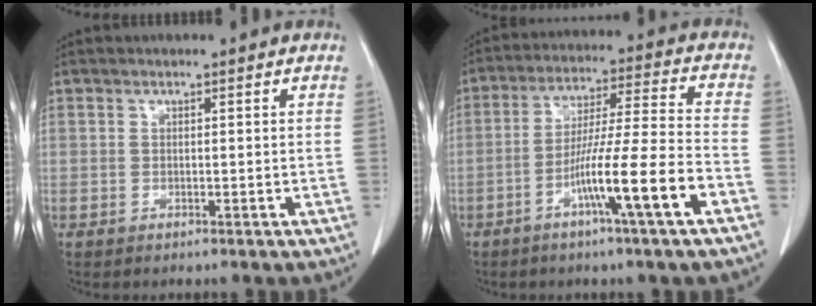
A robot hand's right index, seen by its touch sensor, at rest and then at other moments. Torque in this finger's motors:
{"motor_torque": [1.62, -0.52, 0.65, 0.21]}